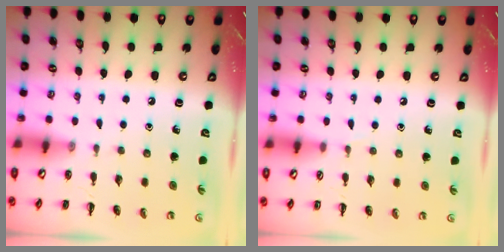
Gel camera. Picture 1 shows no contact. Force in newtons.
{"total": 3.0, "press": 2.8, "slide": 1.0}